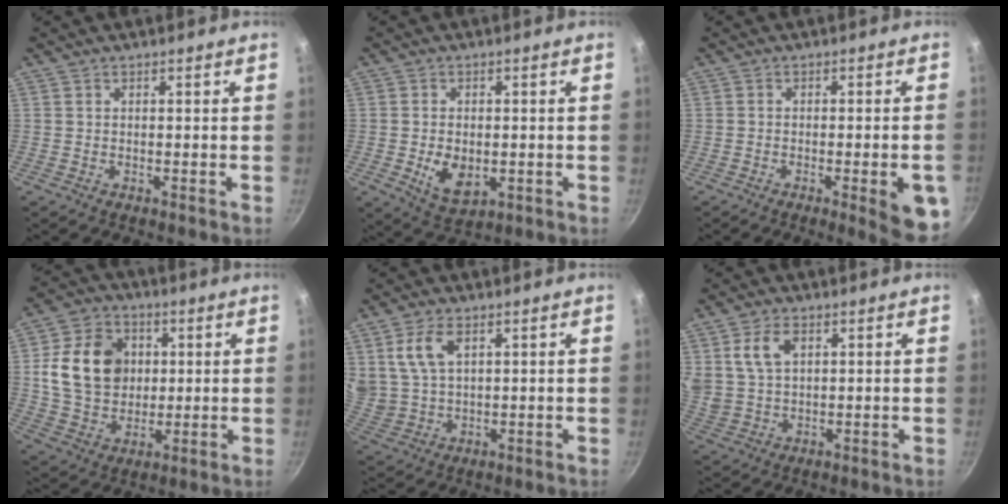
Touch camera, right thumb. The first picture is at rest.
{"total": 7.6, "force": [-1.1, 4.9, 5.8], "torque": [-0.088, -0.007, -0.009]}
{"total": 9.1, "force": [-3.1, 2.1, 8.3], "torque": [-0.081, 0.009, -0.037]}
{"total": 15.7, "force": [2.5, 12.5, 9.2], "torque": [-0.140, 0.005, 0.044]}
{"total": 8.6, "force": [3.5, 5.1, 5.9], "torque": [-0.108, -0.012, 0.079]}
{"total": 7.8, "force": [2.8, 4.9, 5.3], "torque": [-0.093, -0.007, 0.061]}